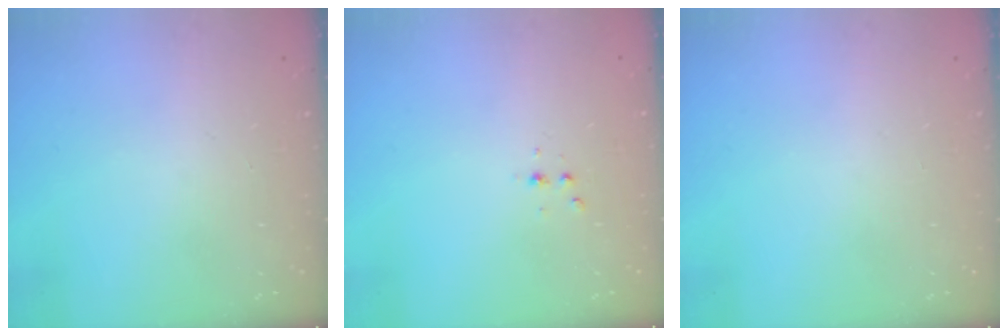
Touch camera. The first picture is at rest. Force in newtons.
{"total": 2.3, "press": 2.3, "slide": 0.3}
{"total": 0.0}